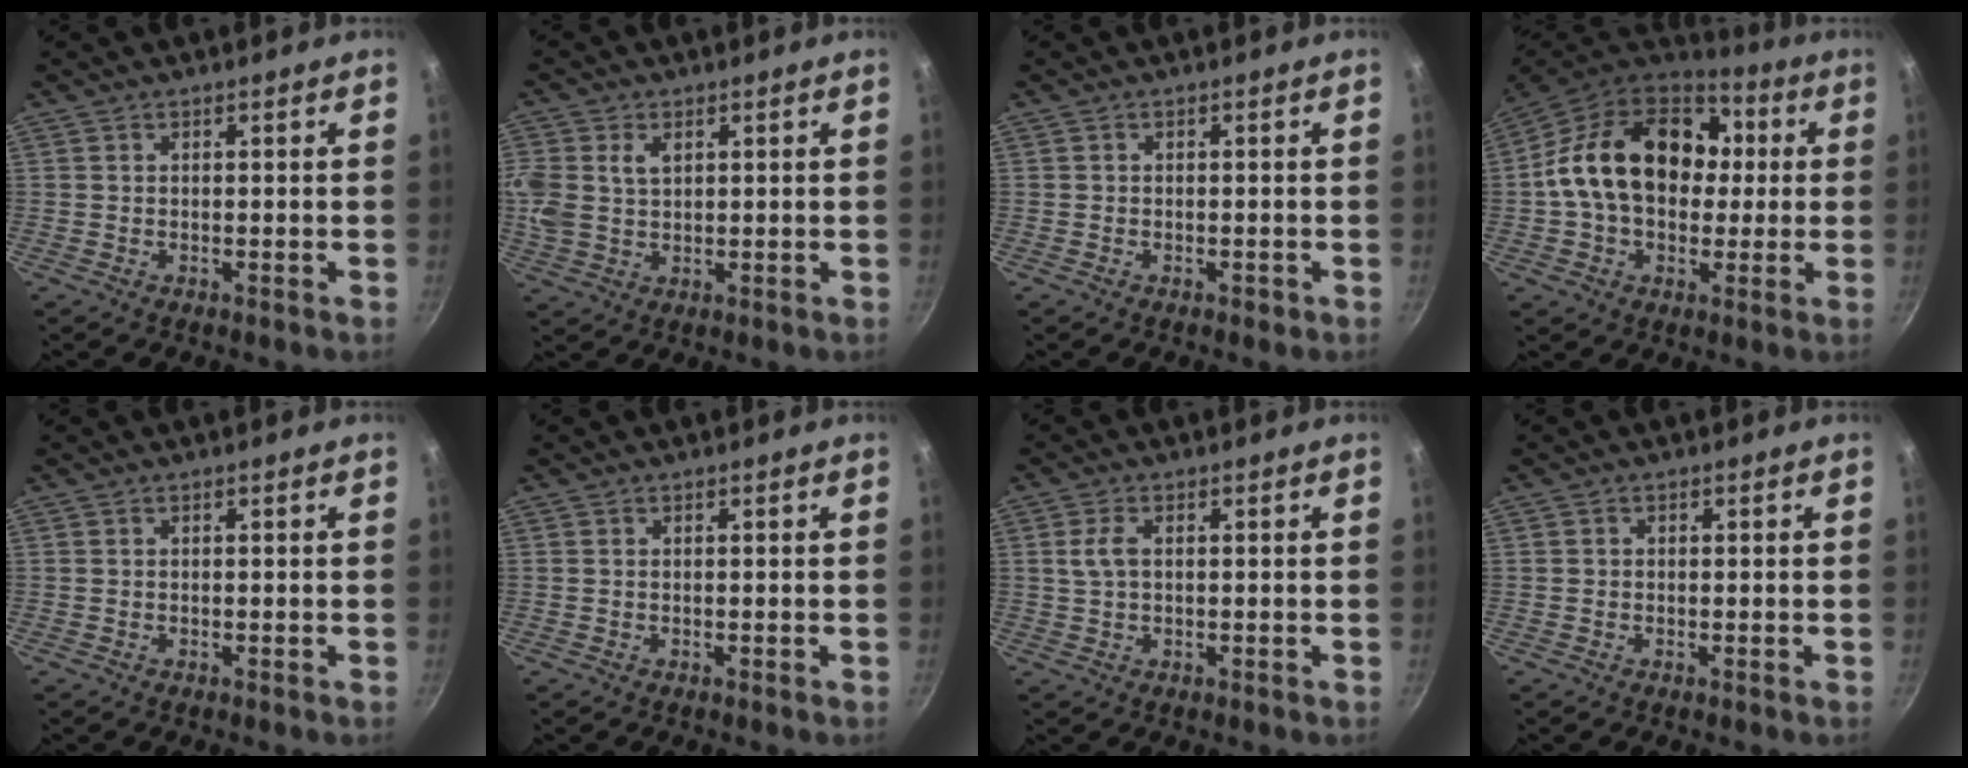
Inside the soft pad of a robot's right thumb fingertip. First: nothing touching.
{"total": 10.1, "force": [2.3, 6.9, 6.9], "torque": [-0.175, 0.004, 0.051]}
{"total": 0.8, "force": [-0.5, 0.5, 0.4], "torque": [-0.001, 0.000, -0.009]}
{"total": 22.2, "force": [1.2, 15.6, 15.8], "torque": [-0.262, 0.035, 0.018]}
{"total": 0.0}
{"total": 0.0}
{"total": 3.1, "force": [0.5, 1.7, 2.5], "torque": [-0.060, 0.006, 0.011]}
{"total": 0.0}